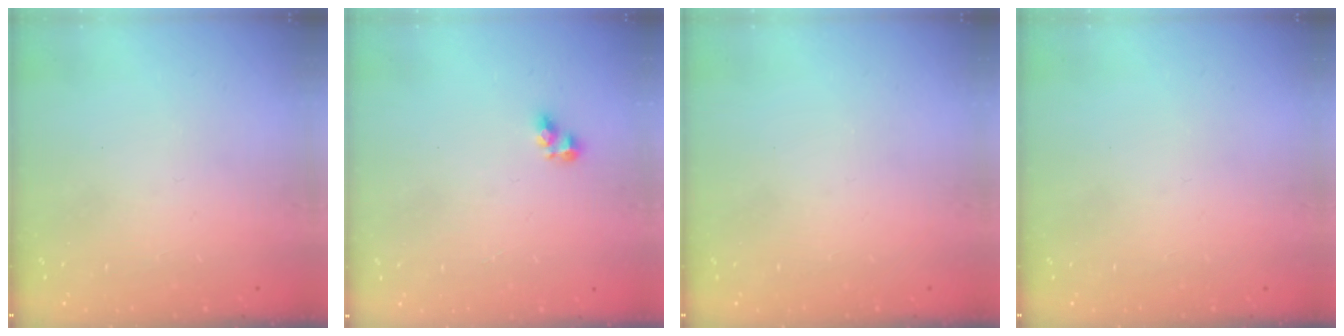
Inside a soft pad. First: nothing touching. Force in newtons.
{"total": 5.1, "press": 5.1, "slide": 0.3}
{"total": 0.0}
{"total": 0.0}